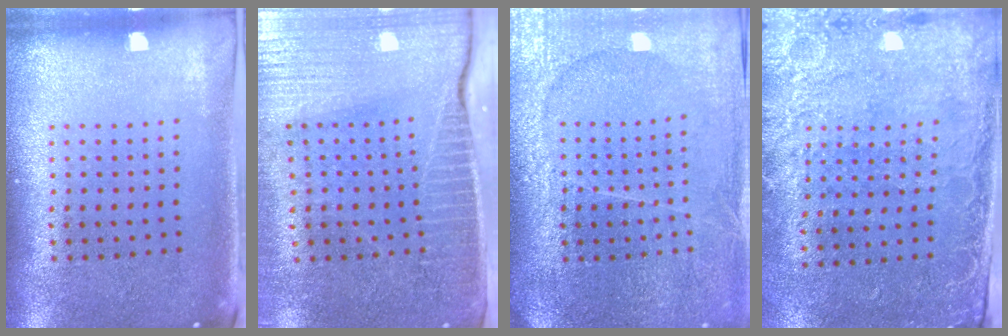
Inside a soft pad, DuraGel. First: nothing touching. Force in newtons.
{"total": 3.8, "press": 3.4, "slide": 1.7}
{"total": 3.6, "press": 3.3, "slide": 1.6}
{"total": 2.6, "press": 2.2, "slide": 1.4}